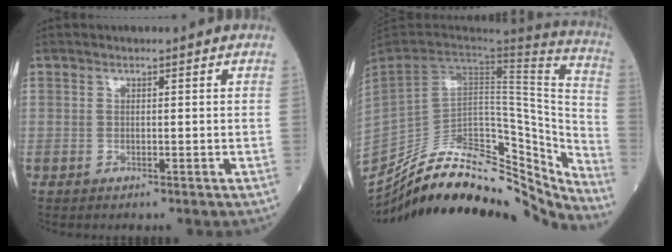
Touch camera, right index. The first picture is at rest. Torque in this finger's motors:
{"motor_torque": [0.02, -0.92, 0.61, 0.13]}